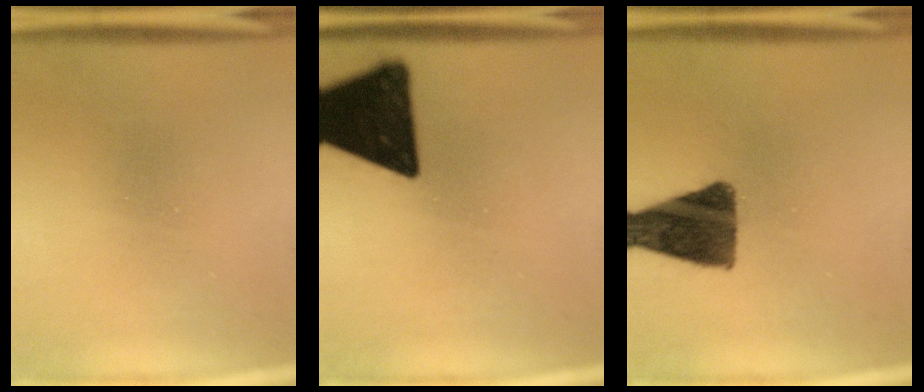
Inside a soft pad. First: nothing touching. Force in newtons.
{"total": 17.1}
{"total": 12.1}